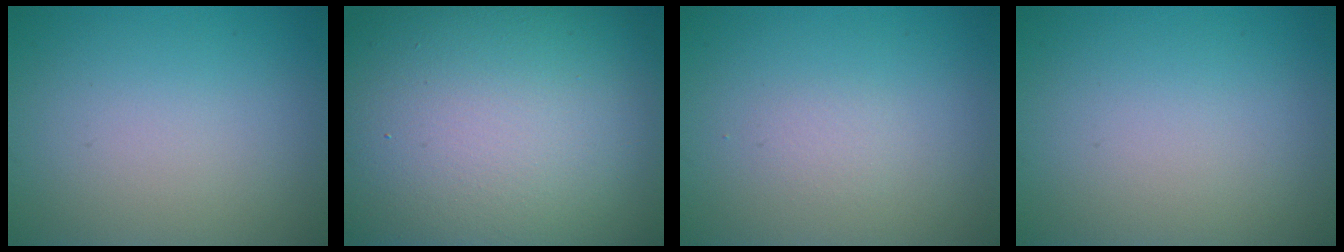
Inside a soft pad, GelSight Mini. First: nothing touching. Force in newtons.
{"total": 23.2, "press": 23.2, "slide": 1.1}
{"total": 0.7, "press": 0.7, "slide": 0.0}
{"total": 0.0}